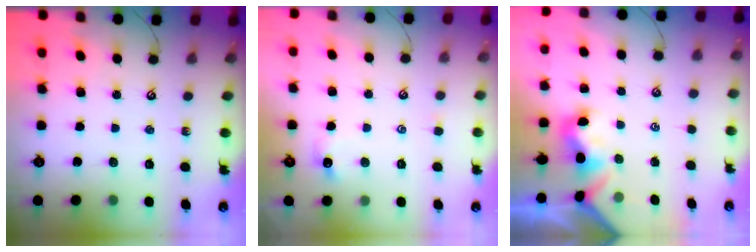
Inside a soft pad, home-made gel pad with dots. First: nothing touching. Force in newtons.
{"total": 0.6, "press": 0.2, "slide": 0.6}
{"total": 0.8, "press": 0.6, "slide": 0.5}